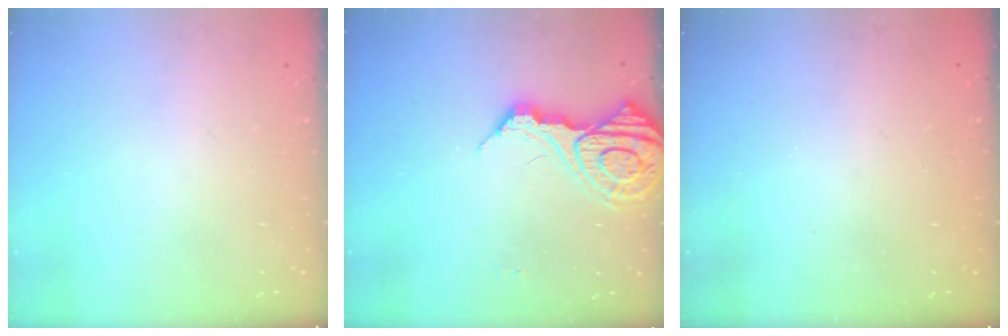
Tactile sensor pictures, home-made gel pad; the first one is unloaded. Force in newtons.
{"total": 14.3, "press": 14.3, "slide": 1.4}
{"total": 0.0}